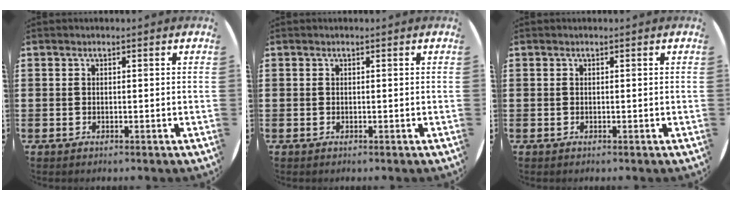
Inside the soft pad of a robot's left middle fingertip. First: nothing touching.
{"total": 0.0}
{"total": 0.0}